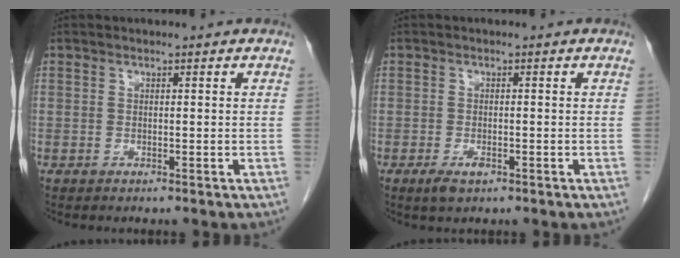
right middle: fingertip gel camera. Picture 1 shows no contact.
{"total": 2.0, "force": [-1.1, 0.8, 1.5], "torque": [-0.030, -0.001, -0.015]}